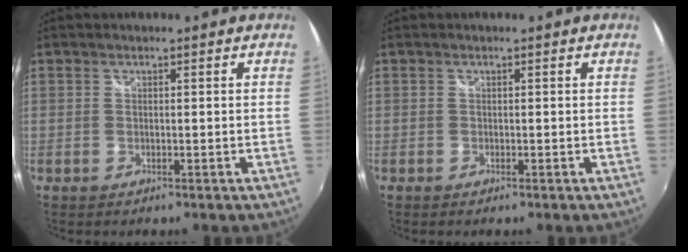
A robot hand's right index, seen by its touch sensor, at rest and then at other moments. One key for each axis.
{"total": 0.0}